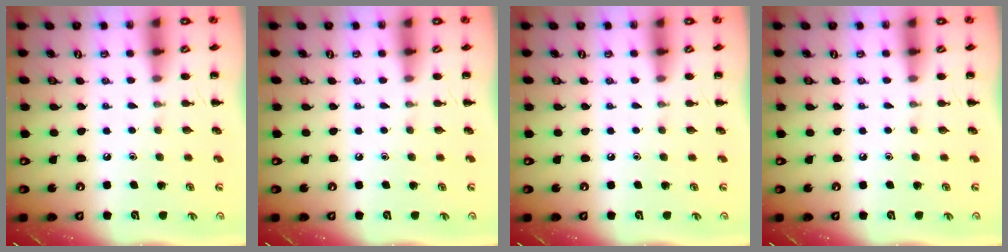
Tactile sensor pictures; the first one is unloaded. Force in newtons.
{"total": 0.0}
{"total": 0.0}
{"total": 0.0}